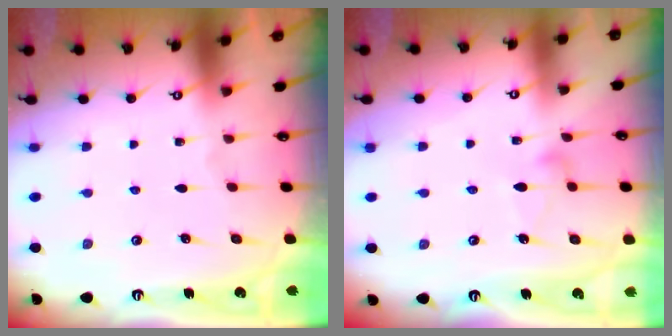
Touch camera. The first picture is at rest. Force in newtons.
{"total": 6.8, "press": 6.8, "slide": 0.3}